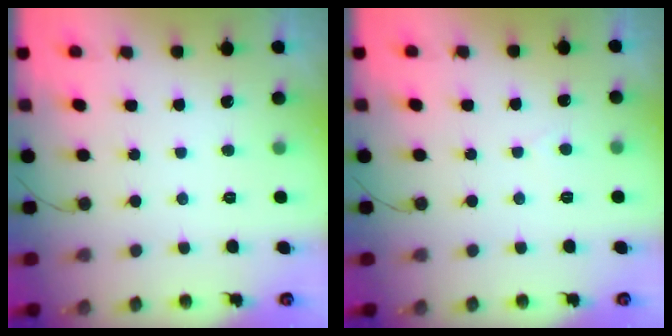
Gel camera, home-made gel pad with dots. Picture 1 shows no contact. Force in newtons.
{"total": 1.0, "press": 1.0, "slide": 0.2}